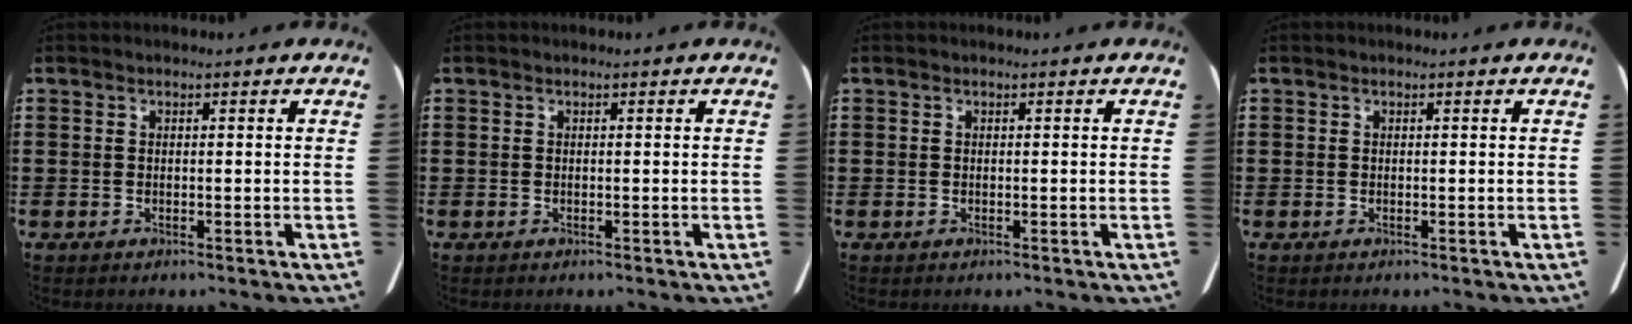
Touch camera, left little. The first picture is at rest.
{"total": 0.0}
{"total": 0.0}
{"total": 0.0}